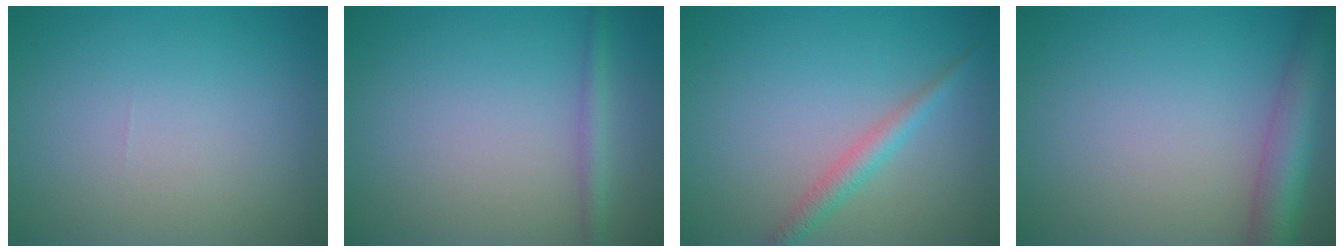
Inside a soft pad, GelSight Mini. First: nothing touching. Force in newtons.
{"total": 1.5, "press": 1.5, "slide": 0.1}
{"total": 2.0, "press": 2.0, "slide": 0.0}
{"total": 4.9, "press": 4.9, "slide": 0.3}